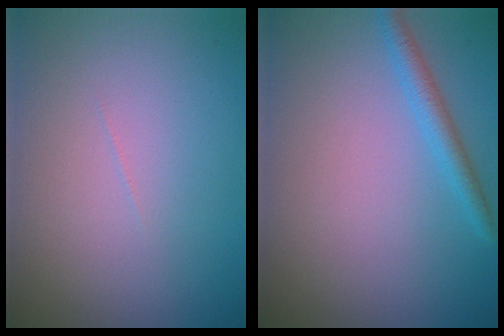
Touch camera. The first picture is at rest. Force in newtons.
{"total": 1.9, "press": 1.9, "slide": 0.2}